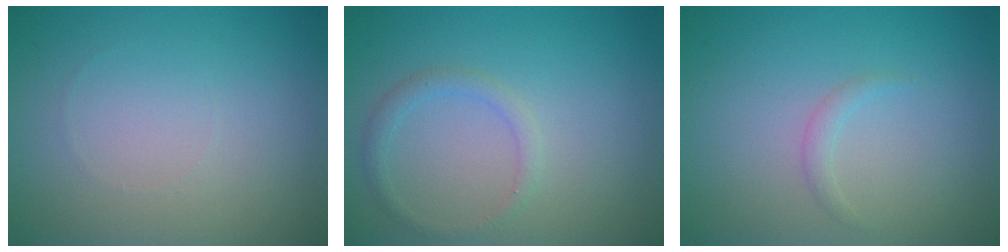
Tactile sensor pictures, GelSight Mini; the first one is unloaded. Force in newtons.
{"total": 1.4, "press": 1.4, "slide": 0.2}
{"total": 0.9, "press": 0.9, "slide": 0.0}